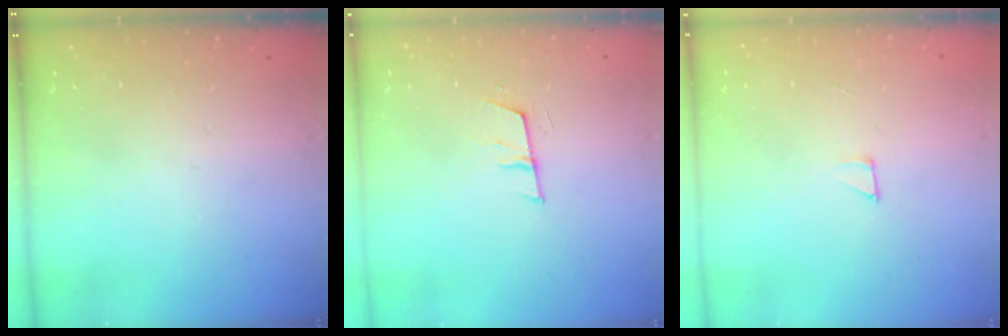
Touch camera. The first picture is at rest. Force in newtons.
{"total": 6.2, "press": 5.6, "slide": 2.7}
{"total": 1.9, "press": 1.9, "slide": 0.1}